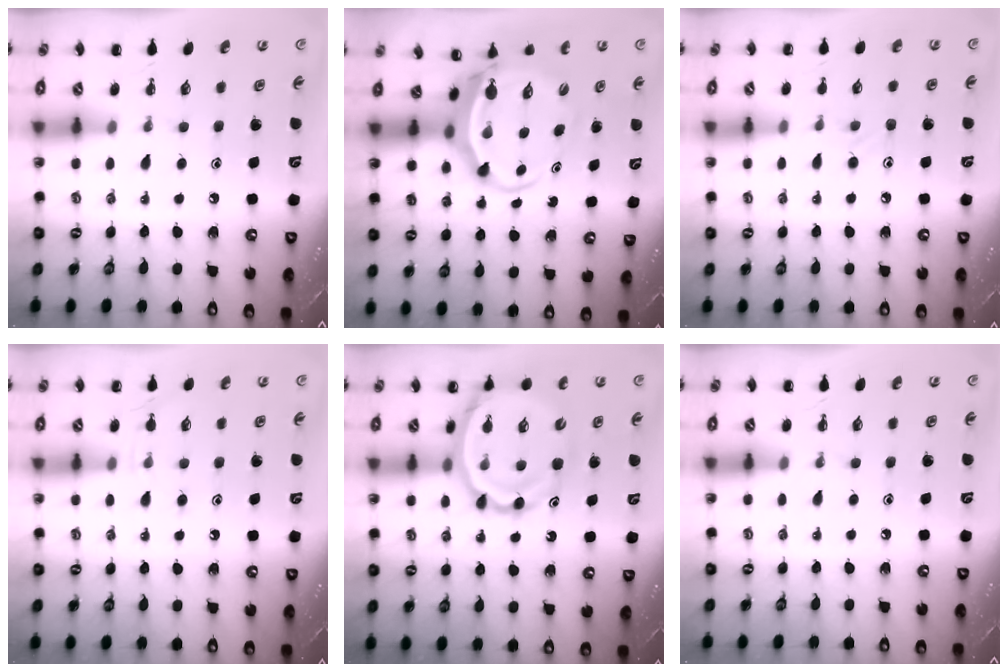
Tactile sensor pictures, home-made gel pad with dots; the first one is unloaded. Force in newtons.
{"total": 6.3, "press": 6.2, "slide": 1.4}
{"total": 7.6, "press": 7.2, "slide": 2.6}
{"total": 6.5, "press": 6.2, "slide": 1.8}
{"total": 13.8, "press": 13.2, "slide": 4.0}
{"total": 0.0}